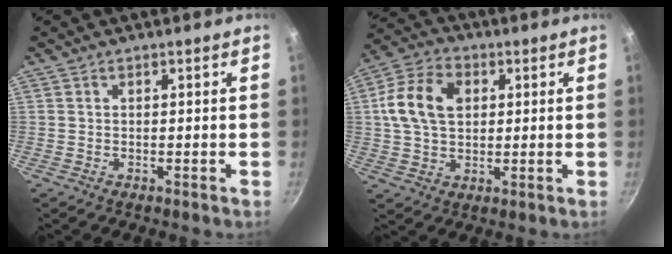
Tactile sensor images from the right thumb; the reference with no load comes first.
{"total": 12.1, "force": [2.4, 8.5, 8.3], "torque": [-0.141, 0.011, 0.033]}